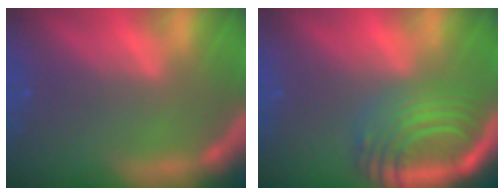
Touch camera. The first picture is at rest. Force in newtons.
{"total": 9.0}